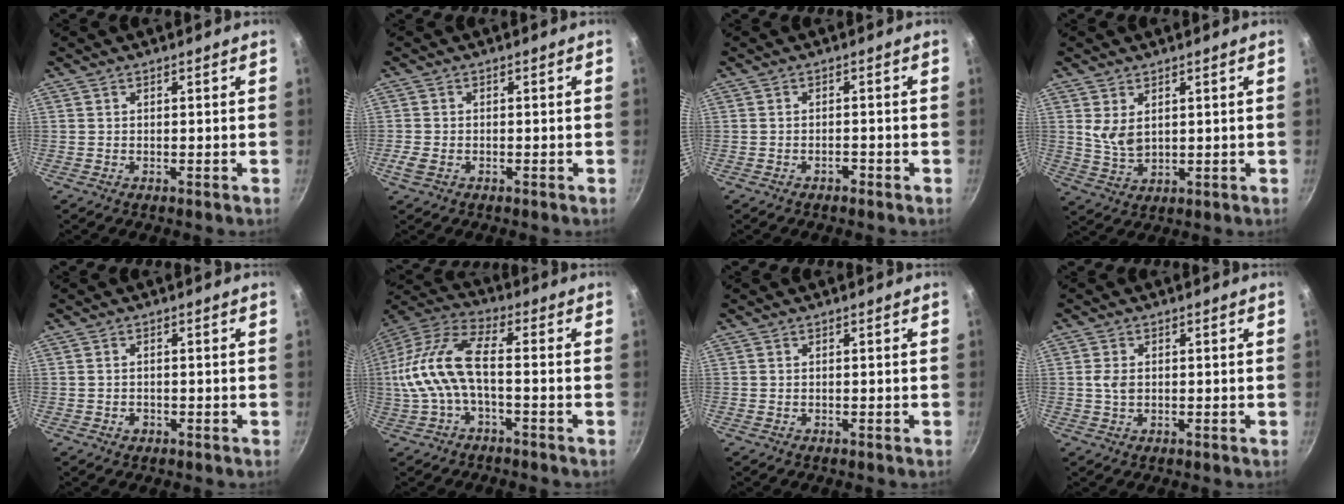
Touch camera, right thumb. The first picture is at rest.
{"total": 2.5, "force": [-1.0, 1.7, 1.6], "torque": [-0.038, 0.000, -0.021]}
{"total": 1.3, "force": [-1.0, 0.6, 0.6], "torque": [-0.005, 0.013, -0.014]}
{"total": 5.2, "force": [1.7, 3.1, 3.7], "torque": [-0.065, -0.019, 0.041]}
{"total": 1.5, "force": [-0.6, 1.1, 0.7], "torque": [-0.012, 0.004, -0.009]}
{"total": 13.7, "force": [-2.1, 5.9, 12.2], "torque": [-0.260, 0.034, -0.054]}
{"total": 0.0}
{"total": 2.7, "force": [0.1, 1.8, 2.0], "torque": [-0.038, 0.003, 0.000]}